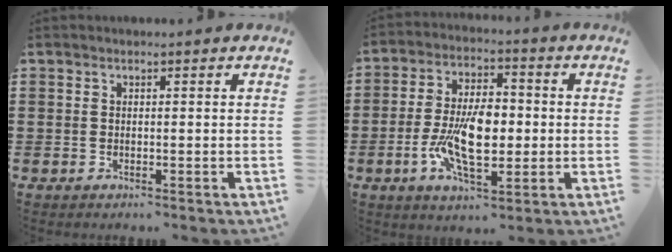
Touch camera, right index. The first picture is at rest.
{"total": 10.5, "force": [-1.4, 5.3, 8.9], "torque": [-0.196, 0.001, -0.030]}